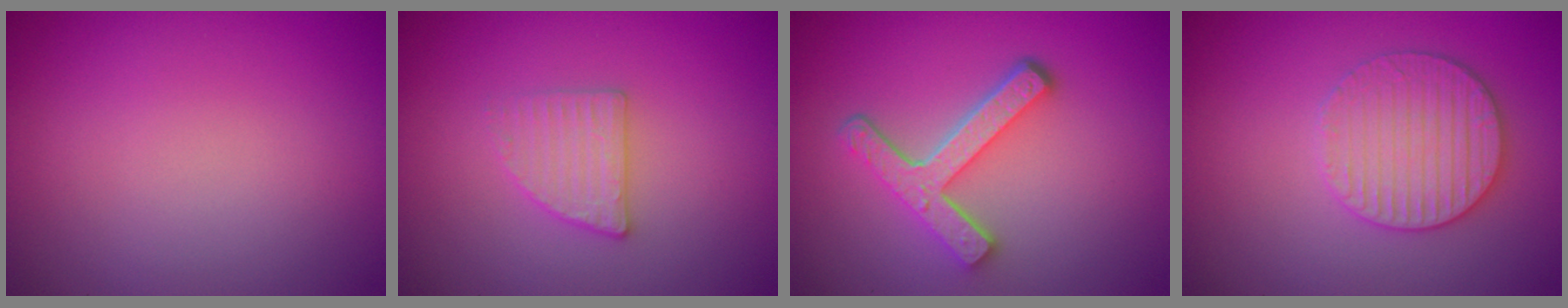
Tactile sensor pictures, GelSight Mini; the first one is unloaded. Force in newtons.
{"total": 2.3, "press": 2.2, "slide": 0.5}
{"total": 4.7, "press": 3.4, "slide": 3.2}
{"total": 3.5, "press": 3.5, "slide": 0.4}